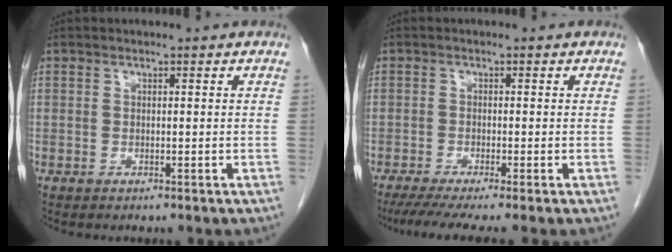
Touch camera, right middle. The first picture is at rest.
{"total": 6.8, "force": [-5.3, -0.4, 4.1], "torque": [-0.059, -0.017, -0.088]}